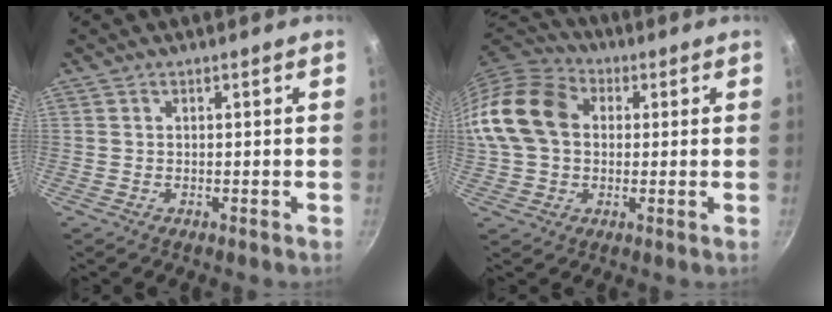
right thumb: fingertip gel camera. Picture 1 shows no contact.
{"total": 14.9, "force": [1.8, 11.4, 9.4], "torque": [-0.162, 0.030, 0.018]}